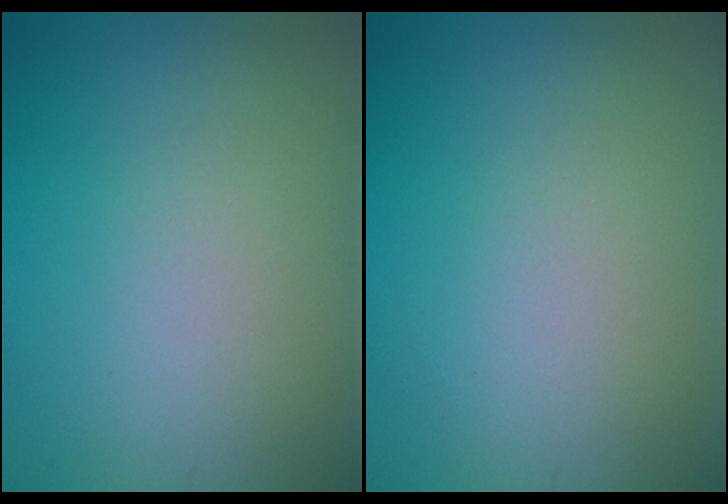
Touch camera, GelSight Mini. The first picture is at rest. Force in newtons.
{"total": 0.0}